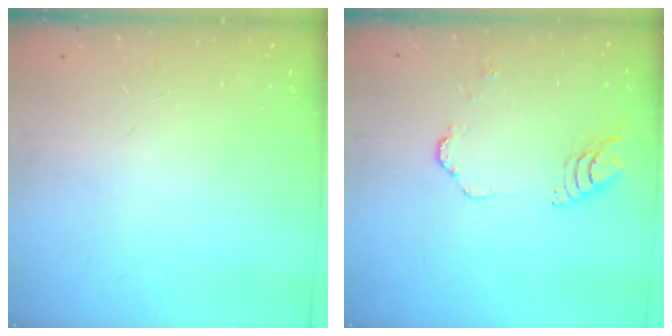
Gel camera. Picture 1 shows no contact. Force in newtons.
{"total": 5.3, "press": 5.3, "slide": 0.6}